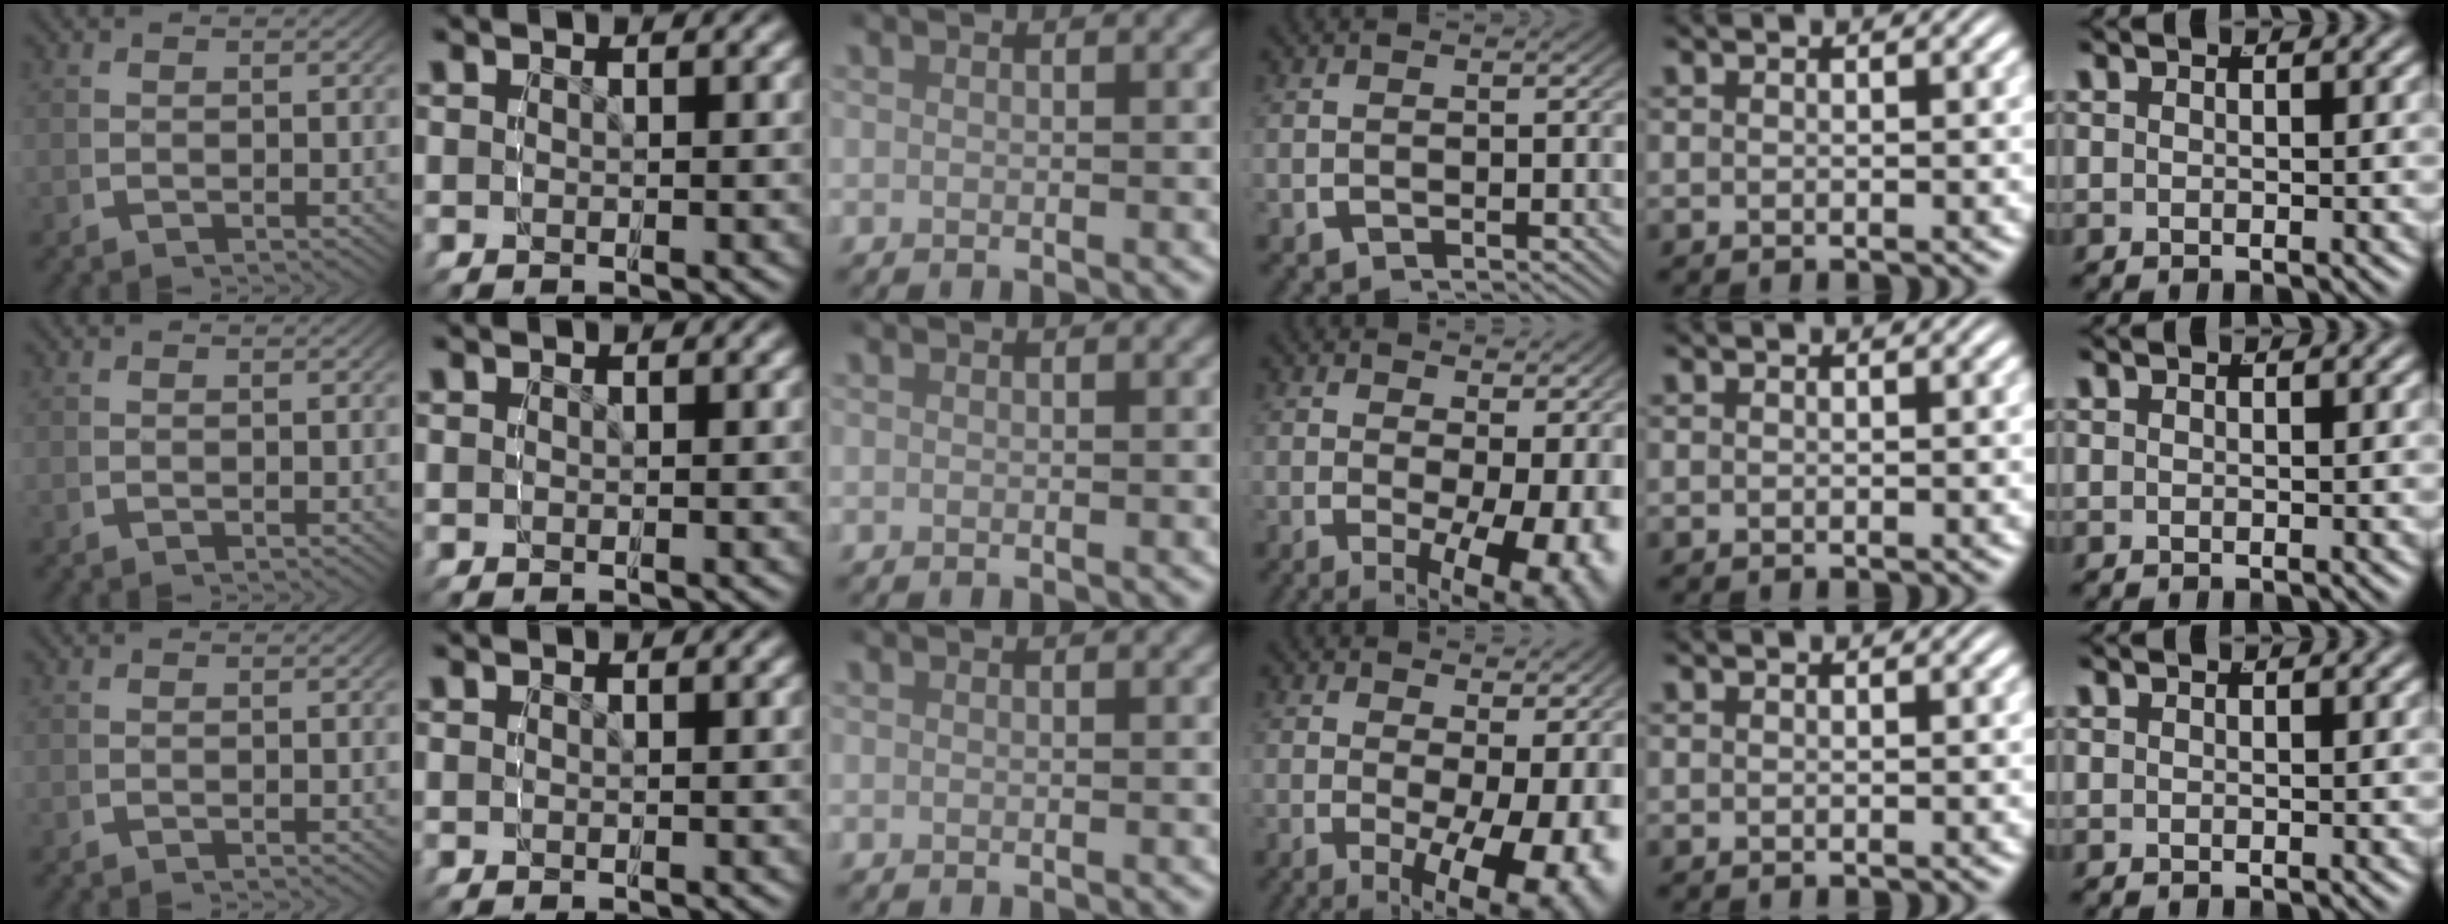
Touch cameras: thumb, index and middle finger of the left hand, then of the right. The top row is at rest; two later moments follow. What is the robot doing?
{"motion": "grasp_and_lifting", "object": "bottle"}